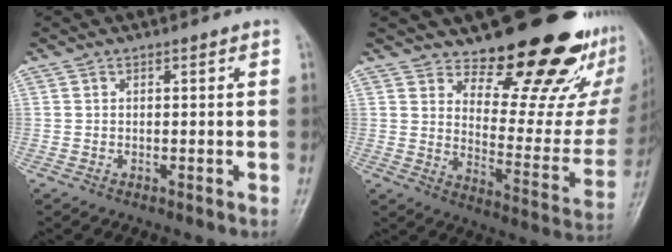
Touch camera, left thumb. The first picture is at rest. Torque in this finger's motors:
{"motor_torque": [0.80, 0.65, 1.41, -1.36, 0.08]}